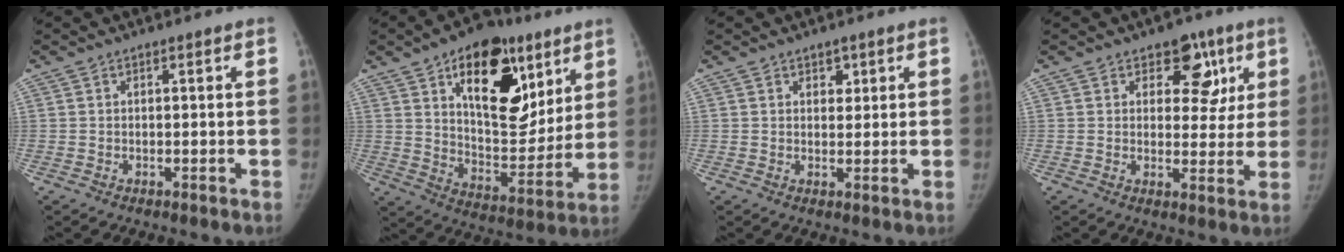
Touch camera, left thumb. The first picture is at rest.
{"total": 23.3, "force": [11.0, 12.5, 16.2], "torque": [-0.187, -0.042, 0.174]}
{"total": 2.5, "force": [1.4, 1.7, 1.1], "torque": [0.004, -0.008, 0.021]}
{"total": 8.9, "force": [4.4, 5.7, 5.2], "torque": [-0.016, -0.015, 0.055]}